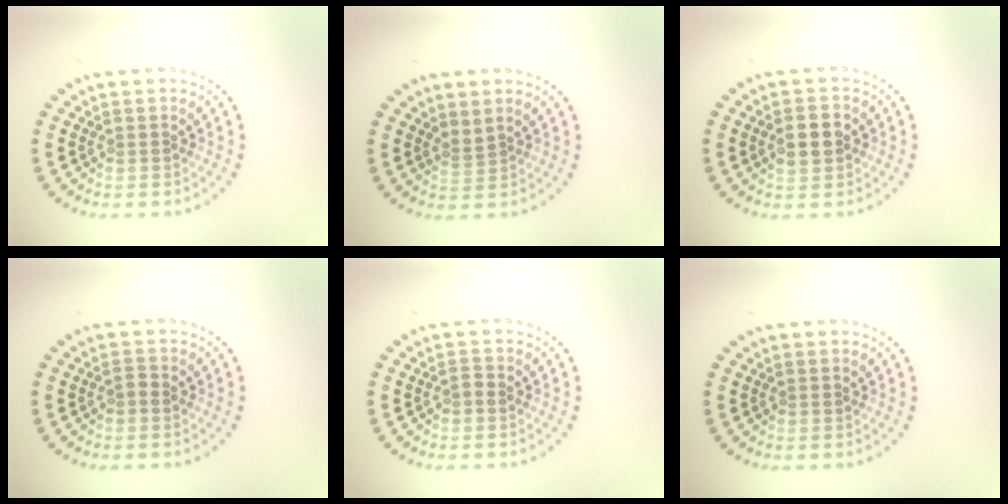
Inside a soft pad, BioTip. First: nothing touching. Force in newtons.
{"total": 0.6, "press": 0.1, "slide": 0.6}
{"total": 2.8, "press": 2.8, "slide": 0.1}
{"total": 0.6, "press": 0.5, "slide": 0.1}
{"total": 0.6, "press": 0.5, "slide": 0.1}
{"total": 0.0}